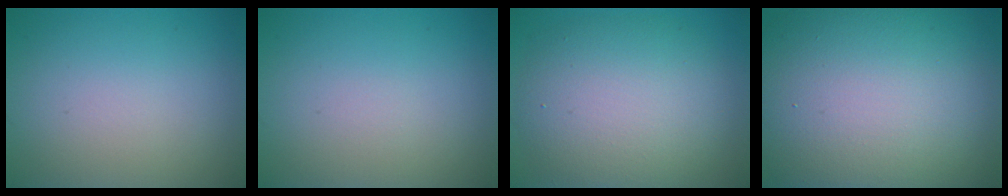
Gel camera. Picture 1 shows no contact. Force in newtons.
{"total": 0.0}
{"total": 8.9, "press": 8.9, "slide": 0.4}
{"total": 19.1, "press": 19.1, "slide": 0.9}